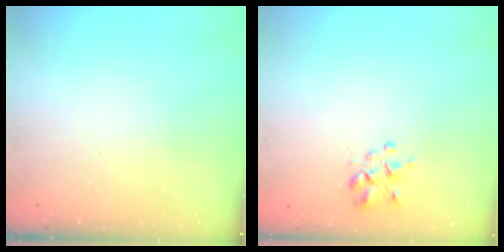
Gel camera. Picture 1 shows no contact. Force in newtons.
{"total": 2.2, "press": 2.2, "slide": 0.3}